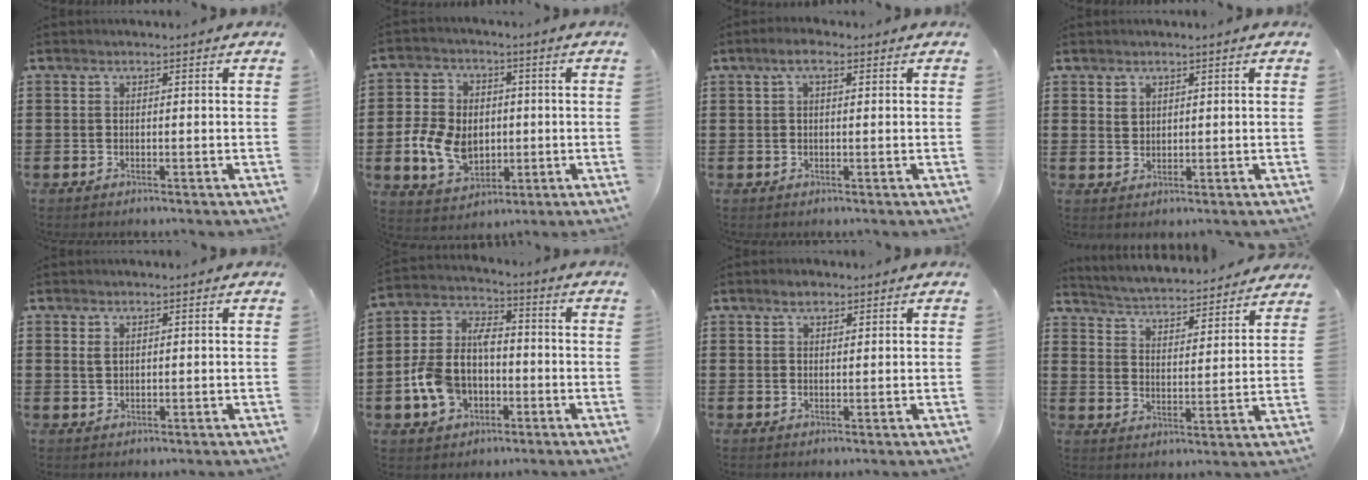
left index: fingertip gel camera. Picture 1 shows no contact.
{"total": 9.4, "force": [-0.9, 7.3, 5.9], "torque": [-0.133, 0.016, -0.016]}
{"total": 2.7, "force": [0.9, 1.1, 2.4], "torque": [-0.049, 0.008, 0.014]}
{"total": 1.6, "force": [1.3, 0.9, 0.4], "torque": [-0.010, 0.001, 0.026]}
{"total": 1.3, "force": [0.7, 0.6, 0.9], "torque": [-0.020, 0.003, 0.013]}
{"total": 9.7, "force": [-2.0, 7.0, 6.4], "torque": [-0.168, 0.009, -0.041]}
{"total": 1.9, "force": [1.4, 0.8, 0.9], "torque": [-0.020, 0.004, 0.026]}
{"total": 3.6, "force": [3.6, -0.3, 0.2], "torque": [-0.028, -0.037, 0.054]}